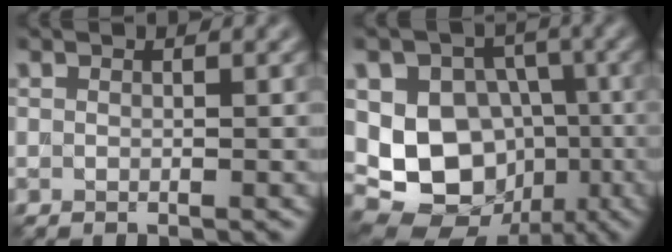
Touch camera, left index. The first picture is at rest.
{"total": 11.7, "force": [-1.5, 9.5, 6.6], "torque": [-0.097, 0.001, -0.042]}